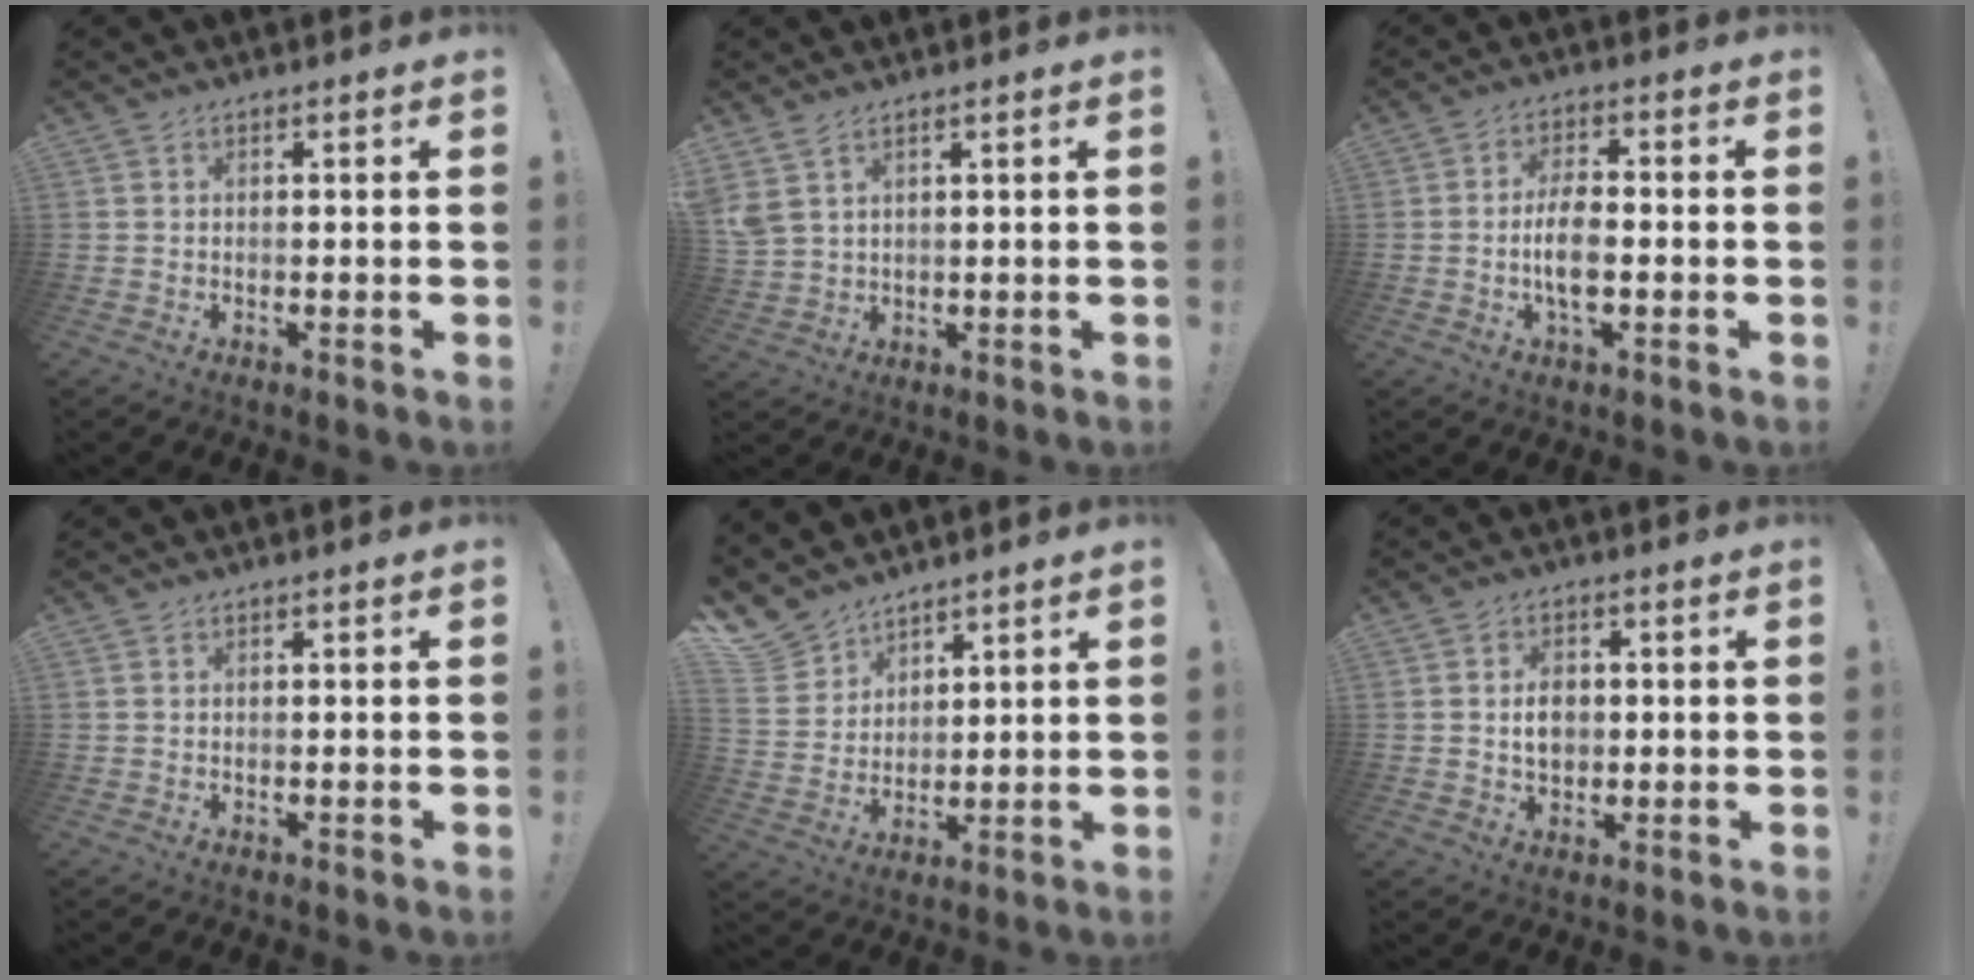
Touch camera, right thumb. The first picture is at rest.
{"total": 5.3, "force": [3.4, 2.7, 3.0], "torque": [-0.062, -0.015, 0.066]}
{"total": 7.9, "force": [-1.5, 3.1, 7.1], "torque": [-0.146, -0.002, -0.028]}
{"total": 0.0}
{"total": 8.8, "force": [6.9, 5.4, 1.2], "torque": [-0.044, -0.055, 0.141]}
{"total": 5.1, "force": [0.2, 4.1, 3.1], "torque": [-0.030, -0.002, 0.000]}